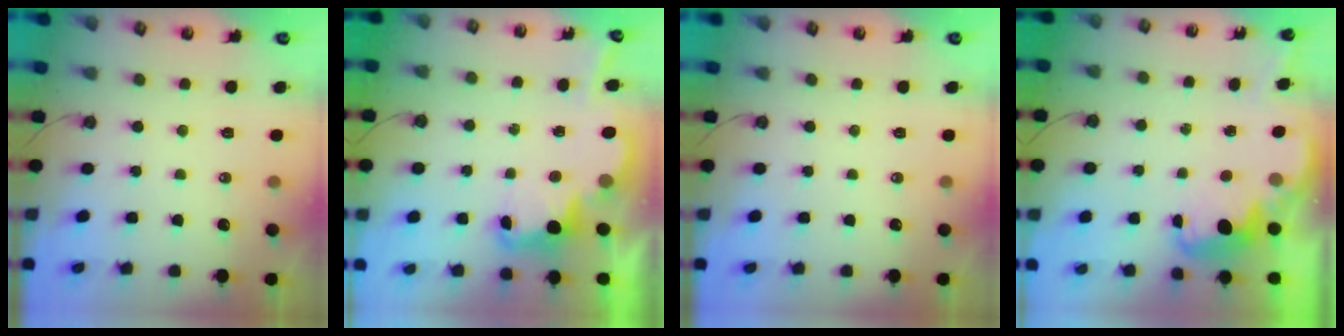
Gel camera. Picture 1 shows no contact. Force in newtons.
{"total": 4.7, "press": 4.6, "slide": 0.5}
{"total": 0.0}
{"total": 2.6, "press": 2.6, "slide": 0.5}